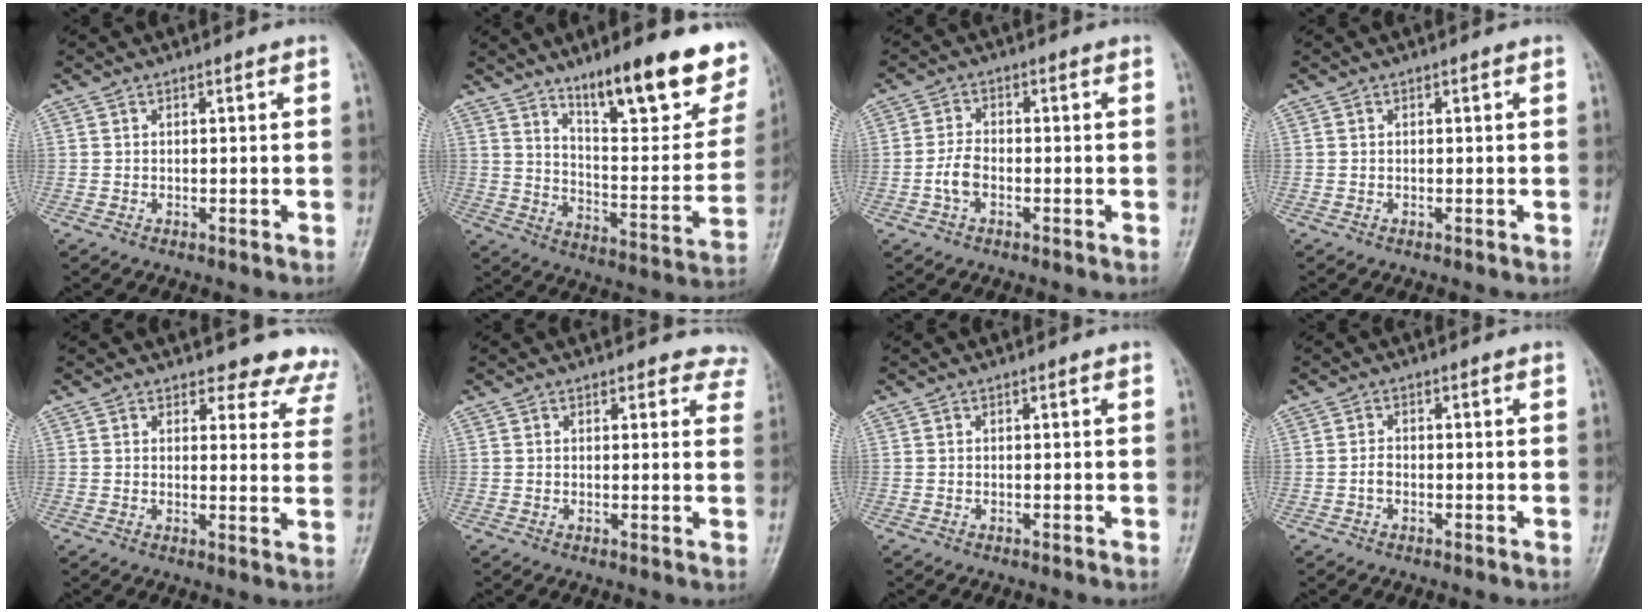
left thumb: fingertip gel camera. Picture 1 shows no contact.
{"total": 22.3, "force": [14.4, 6.0, 15.9], "torque": [-0.180, -0.077, 0.221]}
{"total": 3.6, "force": [-1.4, 2.1, 2.6], "torque": [-0.051, 0.012, -0.032]}
{"total": 0.0}
{"total": 9.8, "force": [9.0, 3.8, 0.6], "torque": [0.047, -0.058, 0.068]}
{"total": 5.4, "force": [4.8, 2.4, 0.3], "torque": [0.047, -0.018, 0.026]}
{"total": 0.0}
{"total": 1.3, "force": [-0.6, 0.8, 0.8], "torque": [-0.011, 0.005, -0.014]}